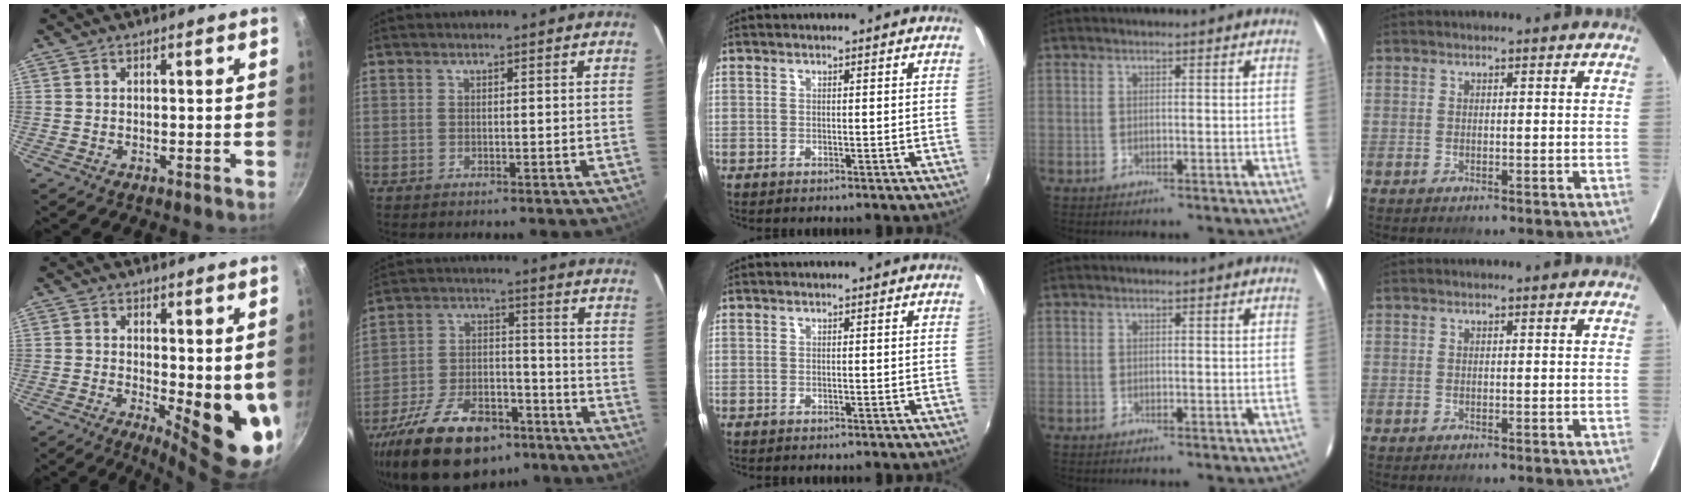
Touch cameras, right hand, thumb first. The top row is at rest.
{"thumb": {"total": 11.0, "force": [0.4, 4.3, 10.1], "torque": [-0.105, -0.027, 0.013]}, "index": {"total": 24.0, "force": [-16.6, 11.8, 12.6], "torque": [-0.263, -0.001, -0.257]}}